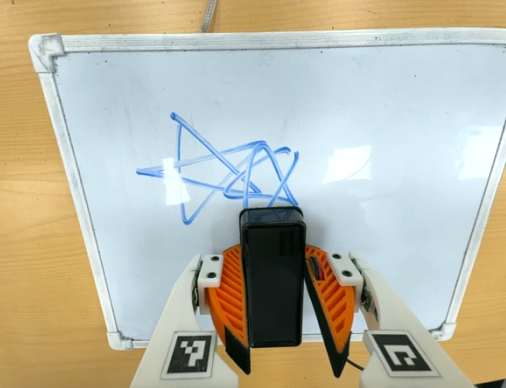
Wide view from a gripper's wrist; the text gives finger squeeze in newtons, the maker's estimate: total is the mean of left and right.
{"total": 5.5, "left": 4.9, "right": 6.1}